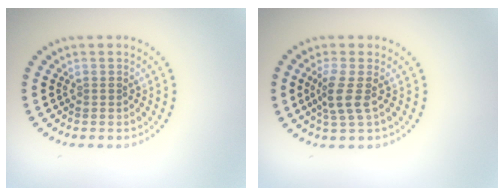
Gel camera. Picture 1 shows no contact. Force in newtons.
{"total": 2.5, "press": 1.9, "slide": 1.5}